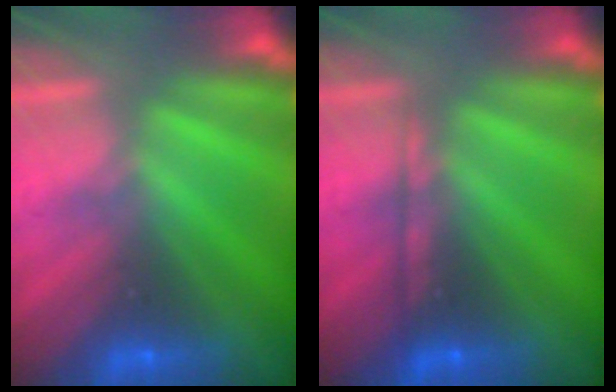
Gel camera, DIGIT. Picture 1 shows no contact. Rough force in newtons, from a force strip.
{"total": 2.2}